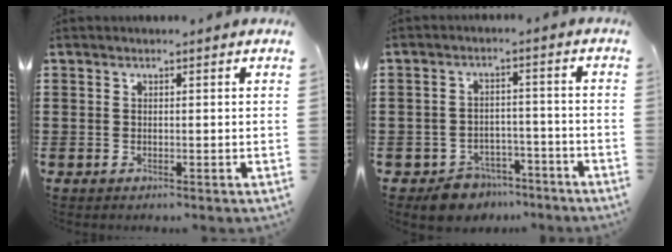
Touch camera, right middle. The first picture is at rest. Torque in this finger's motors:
{"motor_torque": [0.05, -0.01, 0.06, 0.04]}